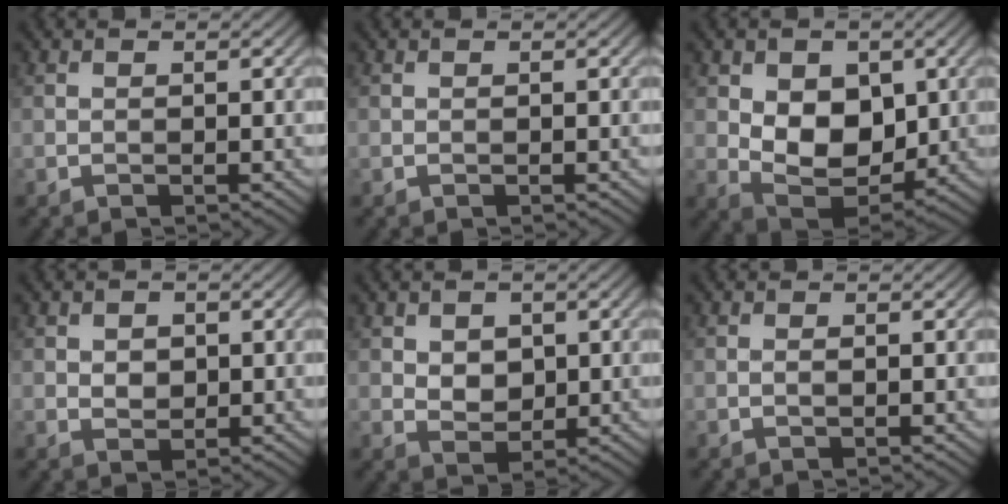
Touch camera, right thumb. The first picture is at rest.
{"total": 0.0}
{"total": 9.1, "force": [1.0, 6.2, 6.6], "torque": [-0.123, -0.013, 0.016]}
{"total": 2.0, "force": [0.4, 1.6, 1.1], "torque": [-0.024, -0.003, 0.005]}
{"total": 3.3, "force": [0.9, 2.5, 1.9], "torque": [-0.043, -0.004, 0.013]}
{"total": 0.6, "force": [-0.1, 0.1, 0.5], "torque": [-0.011, -0.001, -0.002]}